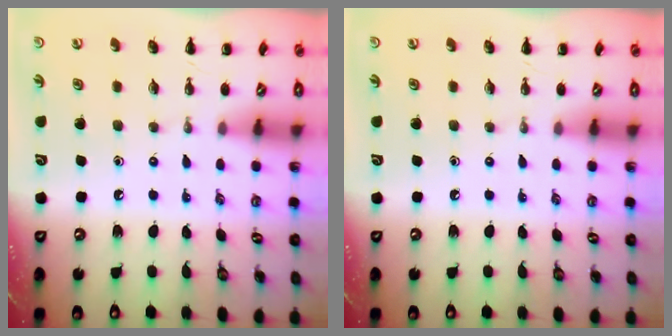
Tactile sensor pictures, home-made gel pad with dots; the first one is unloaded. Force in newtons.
{"total": 0.0}